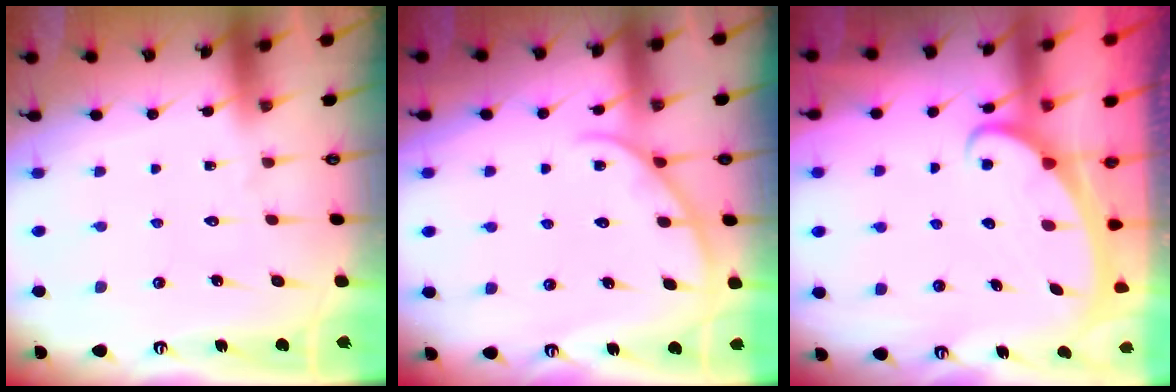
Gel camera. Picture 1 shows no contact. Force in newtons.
{"total": 4.3, "press": 4.2, "slide": 0.2}
{"total": 2.3, "press": 2.3, "slide": 0.3}